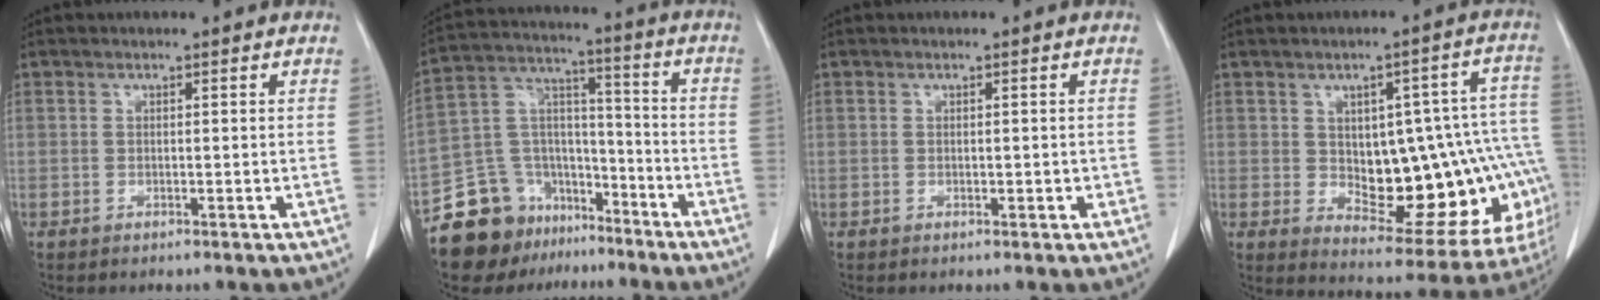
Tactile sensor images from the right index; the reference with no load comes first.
{"total": 15.2, "force": [-11.4, 9.4, 3.6], "torque": [-0.067, 0.077, -0.194]}
{"total": 1.0, "force": [-0.1, 0.7, 0.7], "torque": [-0.007, 0.003, -0.001]}
{"total": 20.2, "force": [-1.3, 9.4, 17.9], "torque": [-0.161, 0.040, 0.011]}